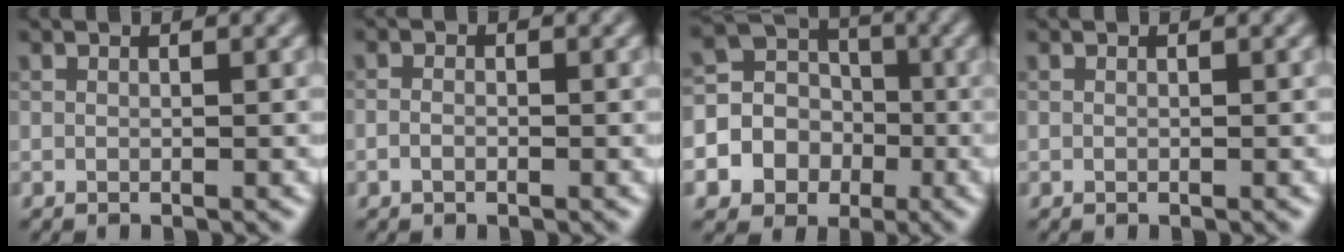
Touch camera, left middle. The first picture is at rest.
{"total": 0.9, "force": [-0.4, 0.6, 0.6], "torque": [-0.013, 0.000, -0.011]}
{"total": 7.3, "force": [-2.2, 6.6, 2.2], "torque": [-0.042, 0.007, -0.056]}
{"total": 0.0}